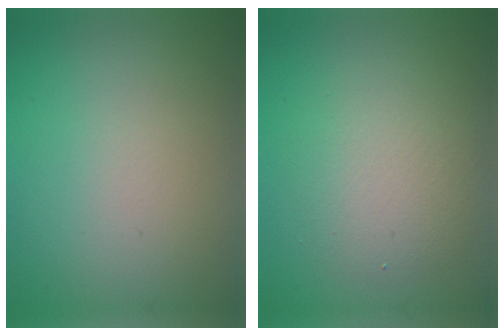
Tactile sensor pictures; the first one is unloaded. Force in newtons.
{"total": 3.9, "press": 3.9, "slide": 0.4}